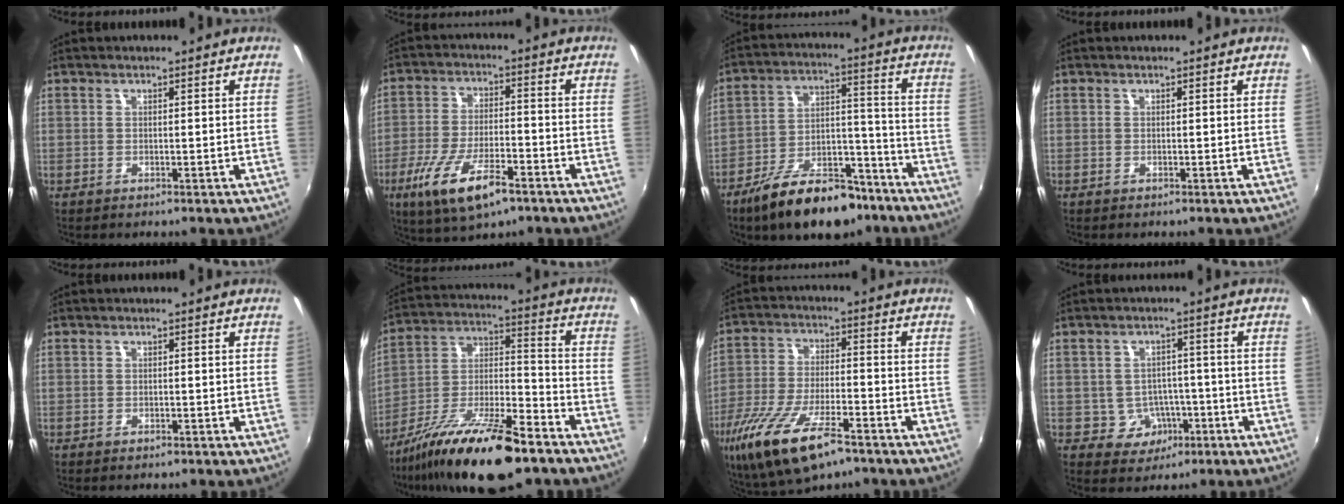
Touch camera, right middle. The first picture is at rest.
{"total": 13.2, "force": [-7.3, 4.3, 10.2], "torque": [-0.211, -0.028, -0.129]}
{"total": 17.7, "force": [-12.5, 7.6, 10.0], "torque": [-0.176, 0.011, -0.191]}
{"total": 0.0}
{"total": 0.7, "force": [-0.5, 0.4, 0.2], "torque": [-0.004, -0.002, -0.009]}
{"total": 21.2, "force": [-14.0, 5.6, 14.8], "torque": [-0.268, -0.019, -0.241]}
{"total": 17.9, "force": [-11.1, 6.0, 12.7], "torque": [-0.261, -0.047, -0.198]}
{"total": 5.7, "force": [-2.1, 5.1, 1.4], "torque": [-0.038, 0.015, -0.013]}